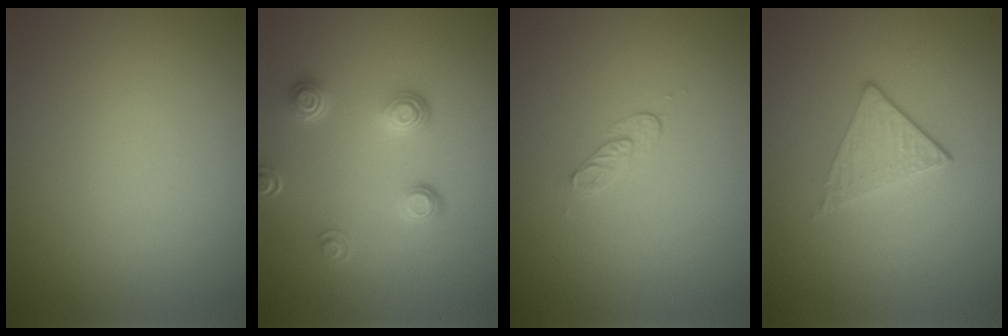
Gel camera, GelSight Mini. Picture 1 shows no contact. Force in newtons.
{"total": 2.6, "press": 1.7, "slide": 2.0}
{"total": 1.2, "press": 0.6, "slide": 1.0}
{"total": 1.7, "press": 1.4, "slide": 1.0}